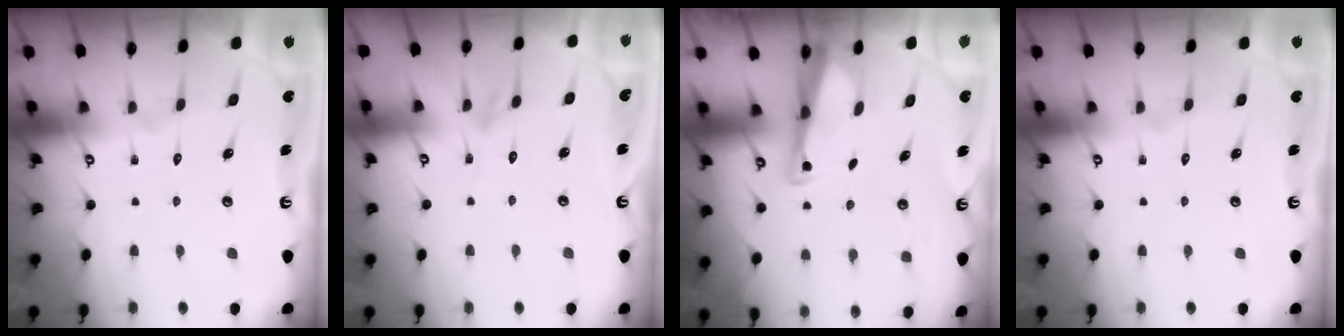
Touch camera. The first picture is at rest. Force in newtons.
{"total": 1.7, "press": 1.7, "slide": 0.2}
{"total": 2.7, "press": 2.7, "slide": 0.3}
{"total": 0.0}